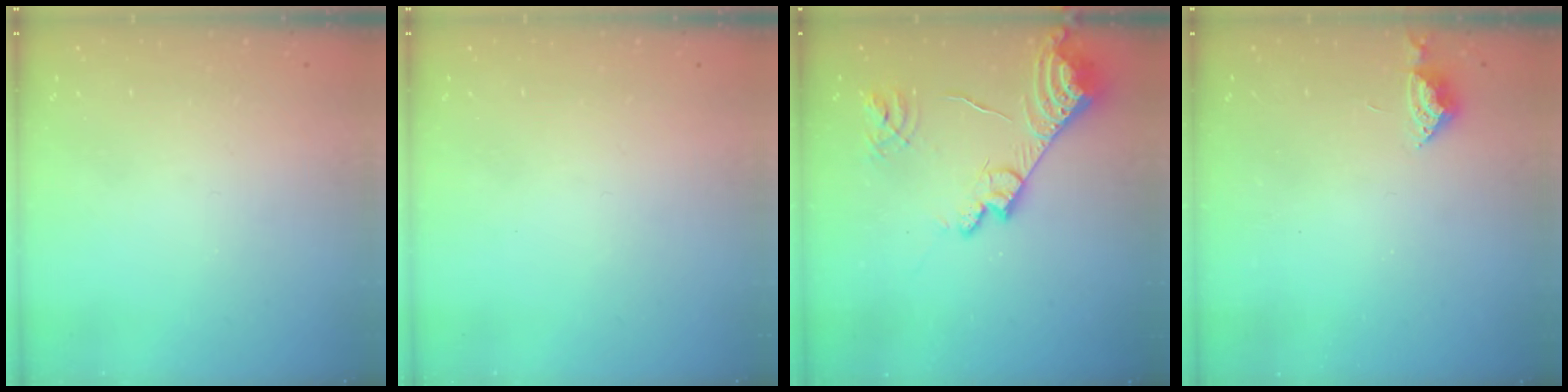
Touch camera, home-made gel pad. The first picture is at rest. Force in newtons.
{"total": 0.0}
{"total": 16.6, "press": 16.5, "slide": 1.7}
{"total": 4.0, "press": 4.0, "slide": 0.7}